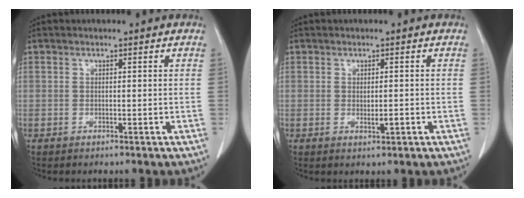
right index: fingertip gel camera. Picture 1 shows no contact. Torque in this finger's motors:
{"motor_torque": [0.02, 0.02, -0.05, 0.00]}